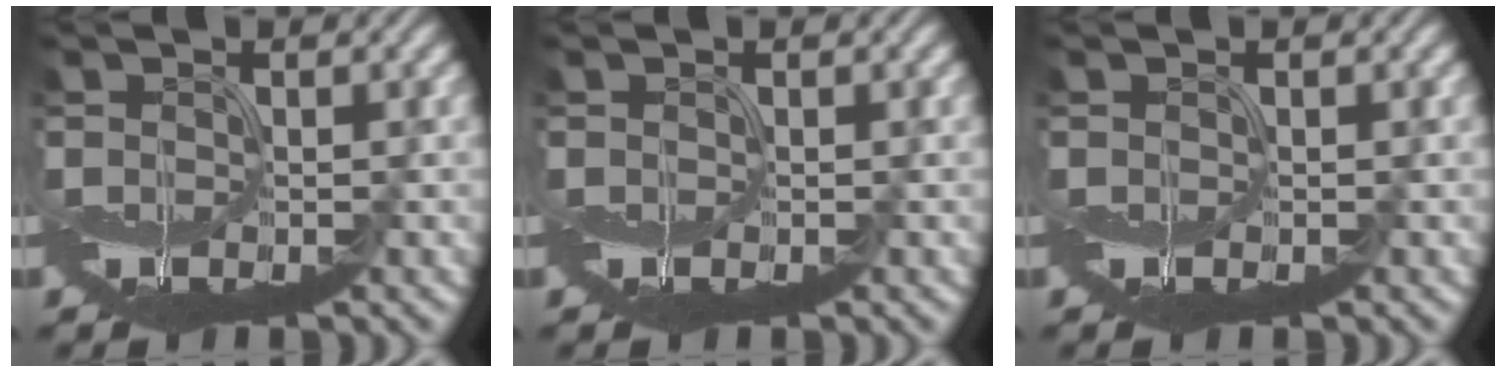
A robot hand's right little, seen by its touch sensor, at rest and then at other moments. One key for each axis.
{"total": 0.0}
{"total": 0.0}